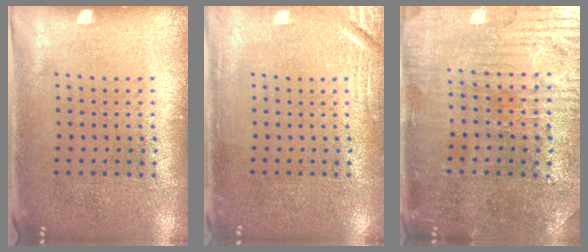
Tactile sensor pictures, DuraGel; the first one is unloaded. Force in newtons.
{"total": 2.3, "press": 2.2, "slide": 0.4}
{"total": 2.2, "press": 2.2, "slide": 0.5}